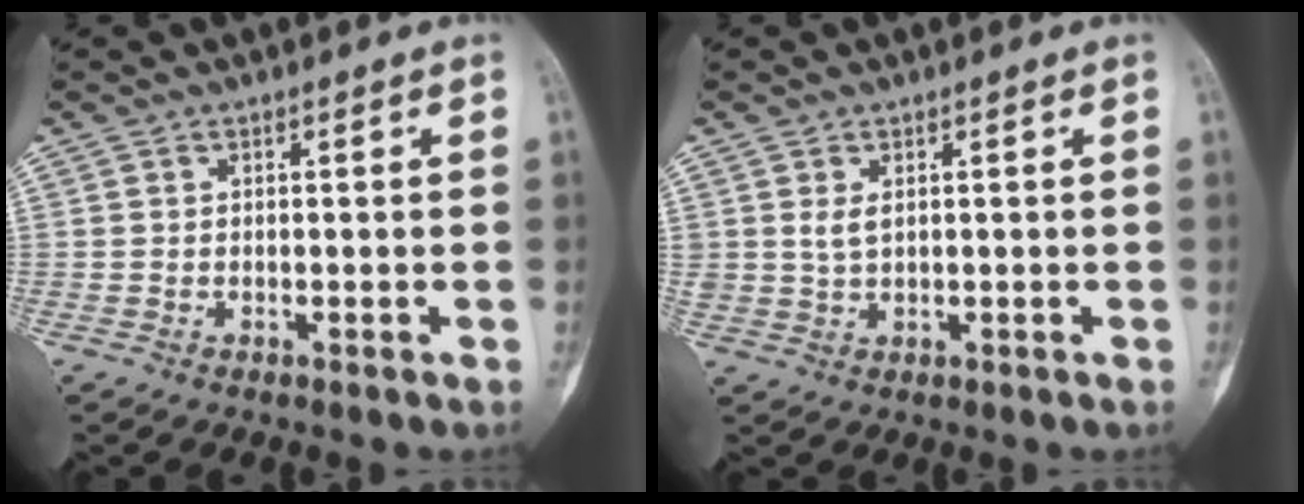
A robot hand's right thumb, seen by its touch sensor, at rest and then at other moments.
{"total": 2.1, "force": [0.6, 1.2, 1.7], "torque": [-0.032, -0.001, 0.015]}